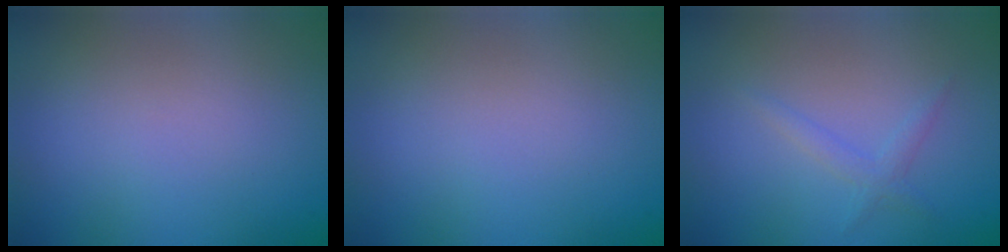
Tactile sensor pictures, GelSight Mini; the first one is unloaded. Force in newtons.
{"total": 0.0}
{"total": 1.3, "press": 1.3, "slide": 0.0}